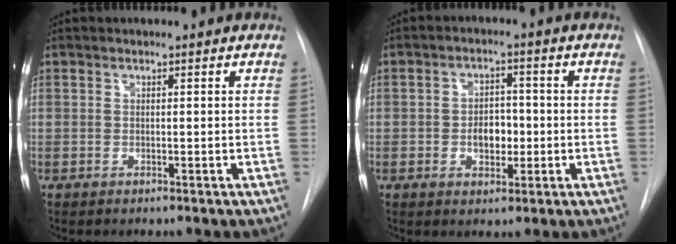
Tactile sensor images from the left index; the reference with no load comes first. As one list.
[{"total": 5.0, "force": [-0.9, 2.6, 4.1], "torque": [-0.067, 0.003, -0.011]}]